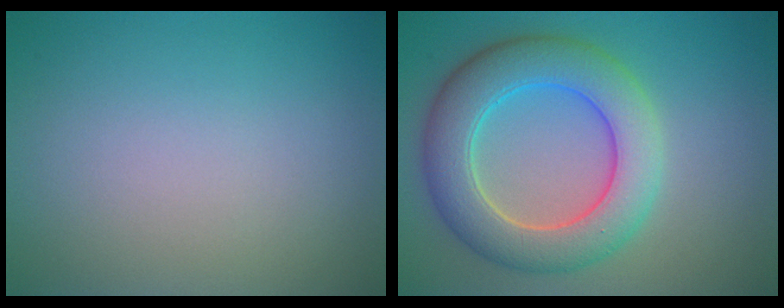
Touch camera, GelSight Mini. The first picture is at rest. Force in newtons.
{"total": 7.6, "press": 7.6, "slide": 0.3}